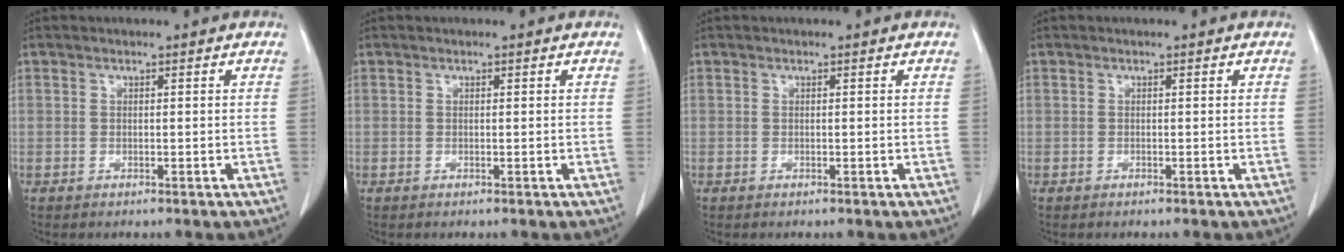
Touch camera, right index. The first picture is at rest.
{"total": 0.0}
{"total": 0.0}
{"total": 0.0}